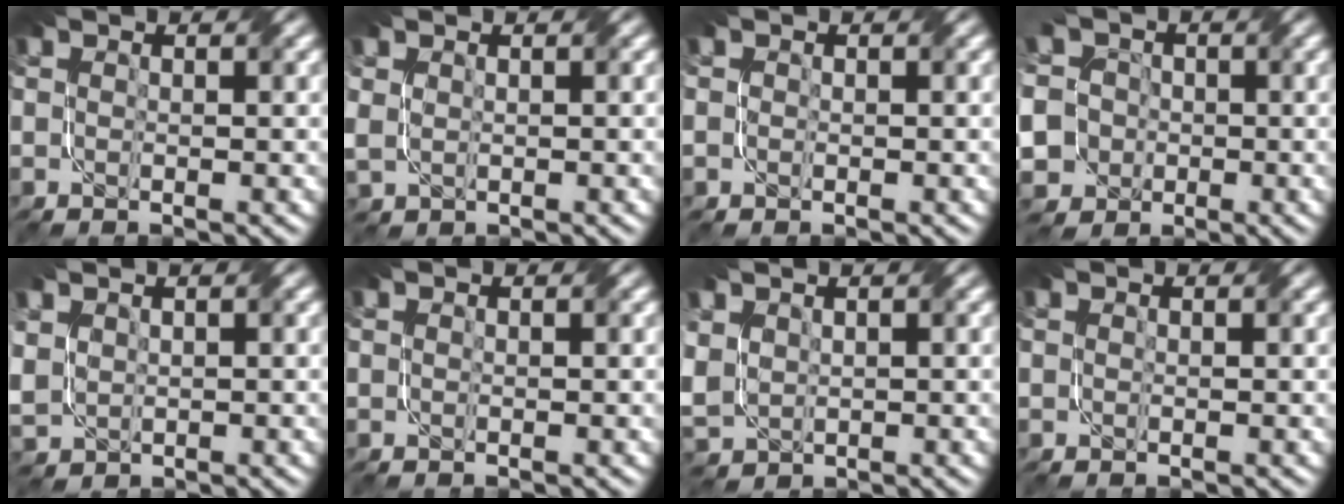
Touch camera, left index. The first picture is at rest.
{"total": 1.4, "force": [0.4, 1.1, 0.8], "torque": [-0.028, 0.000, 0.010]}
{"total": 0.7, "force": [-0.1, 0.7, 0.0], "torque": [-0.003, -0.005, -0.005]}
{"total": 12.1, "force": [-1.9, 11.0, 4.9], "torque": [-0.141, -0.004, -0.059]}
{"total": 2.8, "force": [0.9, 2.2, 1.5], "torque": [-0.057, 0.001, 0.021]}
{"total": 0.0}
{"total": 3.8, "force": [0.8, 2.9, 2.3], "torque": [-0.079, 0.001, 0.017]}
{"total": 0.0}